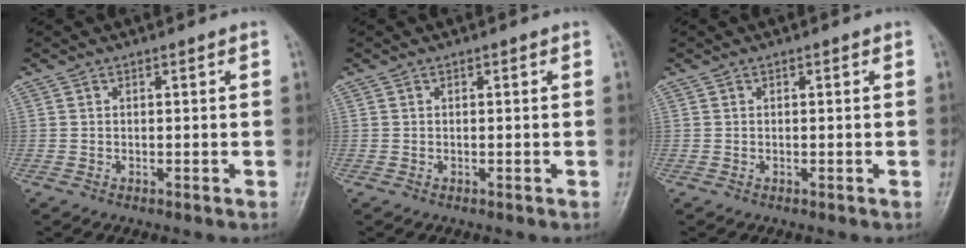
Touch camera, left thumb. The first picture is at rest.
{"total": 0.0}
{"total": 0.0}